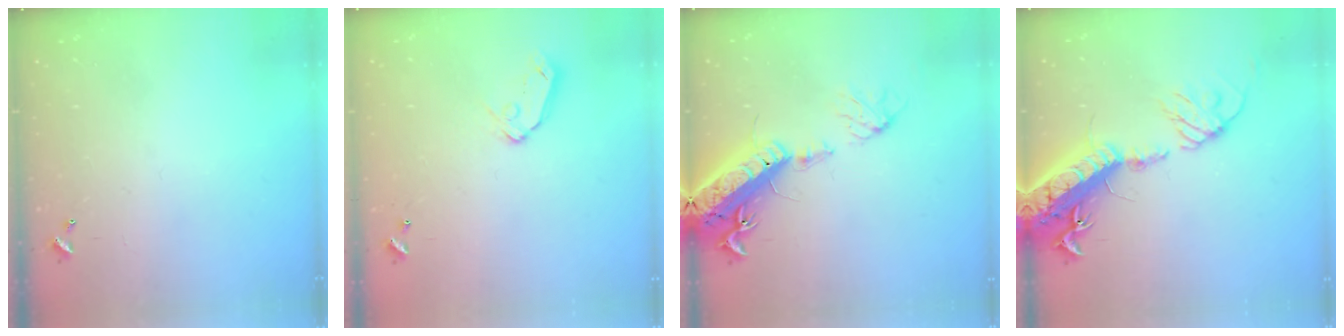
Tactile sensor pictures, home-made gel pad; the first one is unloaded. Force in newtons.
{"total": 7.1, "press": 7.1, "slide": 0.8}
{"total": 20.3, "press": 19.8, "slide": 4.4}
{"total": 23.1, "press": 22.6, "slide": 4.7}